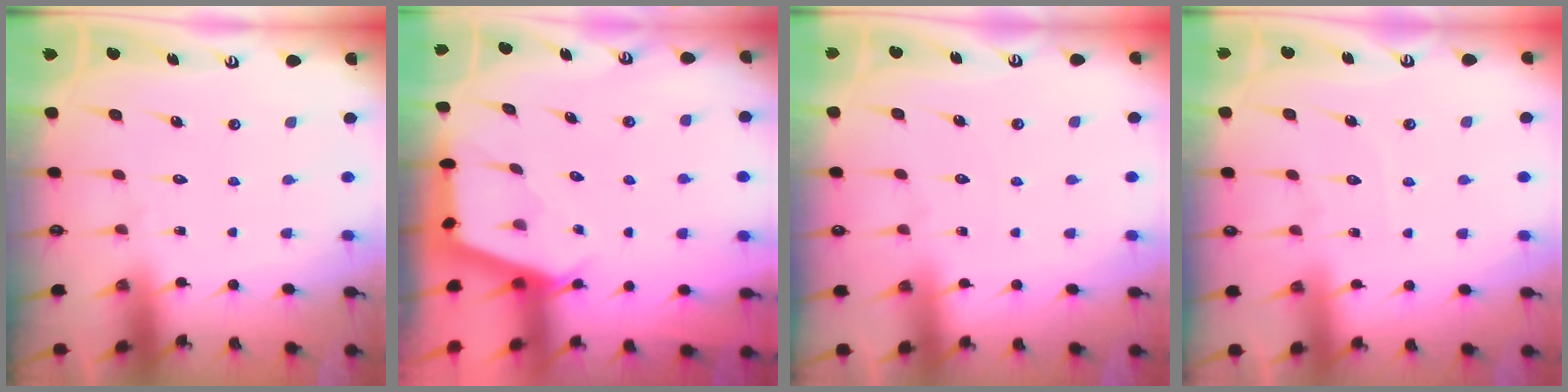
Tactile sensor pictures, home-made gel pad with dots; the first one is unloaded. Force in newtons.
{"total": 2.5, "press": 2.5, "slide": 0.4}
{"total": 1.4, "press": 1.4, "slide": 0.3}
{"total": 3.7, "press": 3.7, "slide": 0.4}